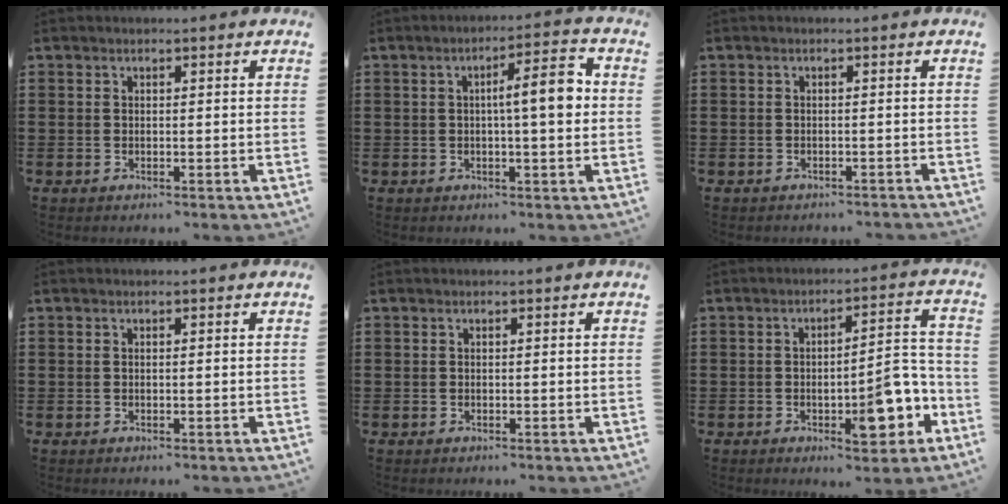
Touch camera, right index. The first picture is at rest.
{"total": 6.7, "force": [0.5, 1.1, 6.6], "torque": [-0.107, -0.005, 0.000]}
{"total": 0.7, "force": [-0.7, 0.1, 0.2], "torque": [-0.006, -0.001, -0.013]}
{"total": 0.0}
{"total": 0.0}
{"total": 9.0, "force": [-3.3, 3.2, 7.7], "torque": [-0.097, -0.003, -0.053]}